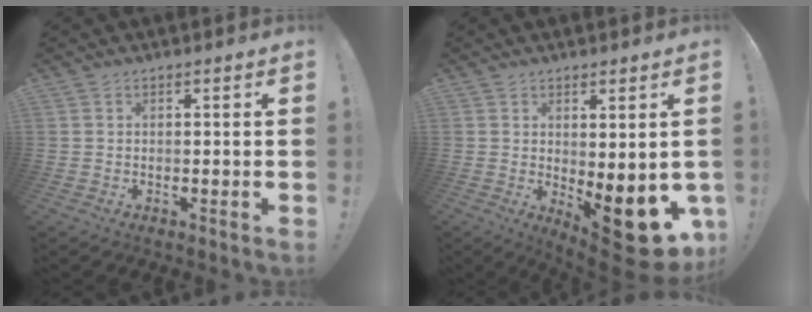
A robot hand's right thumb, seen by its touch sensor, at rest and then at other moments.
{"total": 13.1, "force": [-4.0, 4.3, 11.7], "torque": [-0.105, -0.004, -0.050]}